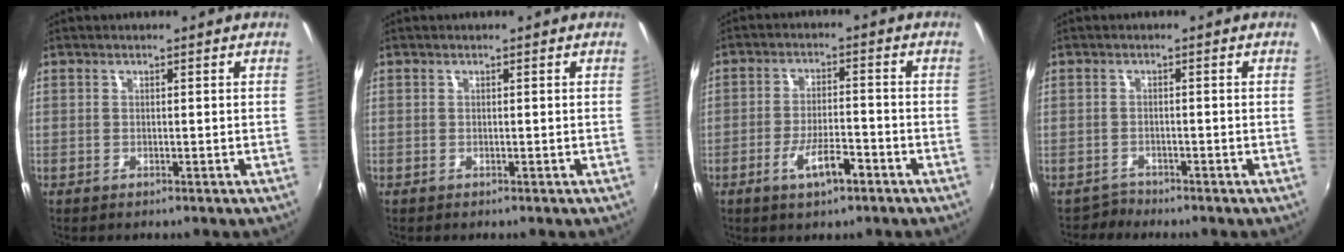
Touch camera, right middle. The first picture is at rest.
{"total": 0.0}
{"total": 6.6, "force": [-3.8, 1.8, 5.1], "torque": [-0.102, -0.007, -0.061]}
{"total": 1.7, "force": [-1.5, 0.5, -0.5], "torque": [0.007, 0.004, -0.029]}